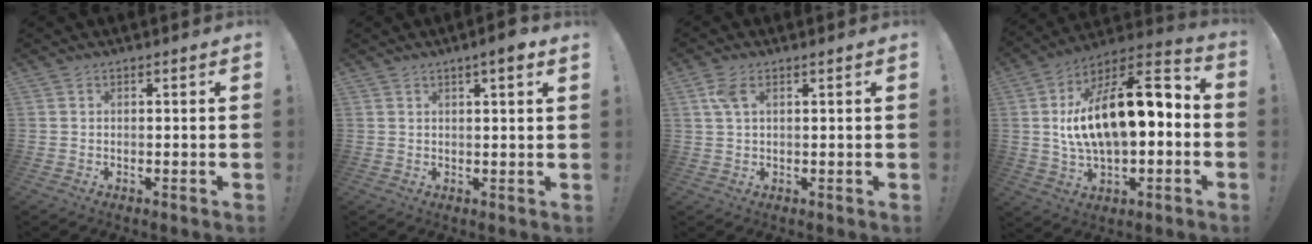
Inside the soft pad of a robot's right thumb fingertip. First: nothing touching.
{"total": 4.2, "force": [2.3, 0.4, 3.4], "torque": [-0.052, -0.008, 0.035]}
{"total": 3.6, "force": [1.6, 1.4, 3.0], "torque": [-0.056, 0.001, 0.028]}
{"total": 20.9, "force": [2.3, 10.1, 18.2], "torque": [-0.289, -0.011, 0.042]}